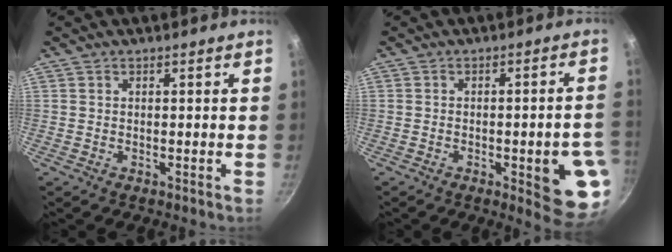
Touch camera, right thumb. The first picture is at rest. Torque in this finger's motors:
{"motor_torque": [1.81, 1.56, 1.53, -0.69, 0.05]}